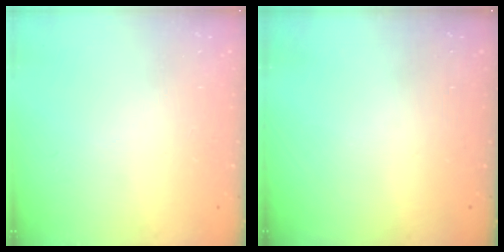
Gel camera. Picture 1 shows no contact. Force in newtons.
{"total": 0.0}